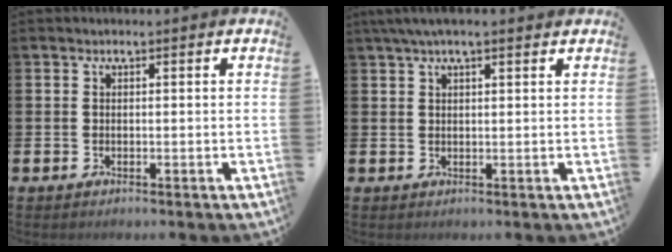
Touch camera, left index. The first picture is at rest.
{"total": 3.2, "force": [2.4, 0.6, 2.0], "torque": [-0.044, 0.003, 0.044]}